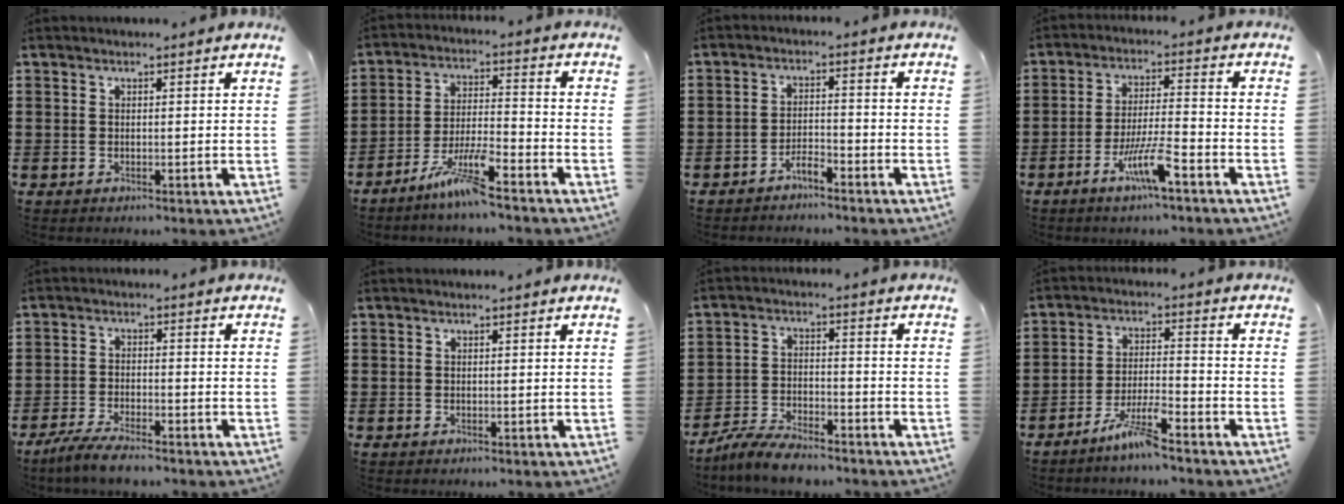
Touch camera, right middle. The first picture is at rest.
{"total": 7.7, "force": [-5.7, 0.7, 5.1], "torque": [-0.113, -0.007, -0.112]}
{"total": 3.2, "force": [-3.0, 0.5, 0.8], "torque": [-0.018, 0.005, -0.062]}
{"total": 7.3, "force": [-4.1, 1.1, 5.9], "torque": [-0.113, -0.004, -0.076]}
{"total": 4.5, "force": [-4.0, 0.5, 1.9], "torque": [-0.045, -0.006, -0.080]}
{"total": 0.0}
{"total": 6.0, "force": [-5.6, 1.0, 1.9], "torque": [-0.042, 0.001, -0.110]}
{"total": 6.1, "force": [-4.8, 0.5, 3.8], "torque": [-0.082, -0.007, -0.093]}